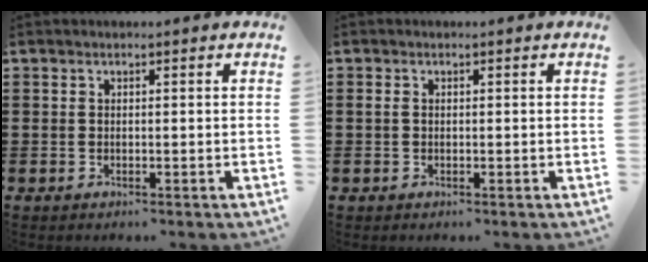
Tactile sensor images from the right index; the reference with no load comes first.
{"total": 0.6, "force": [-0.2, 0.4, 0.4], "torque": [-0.009, 0.002, -0.004]}